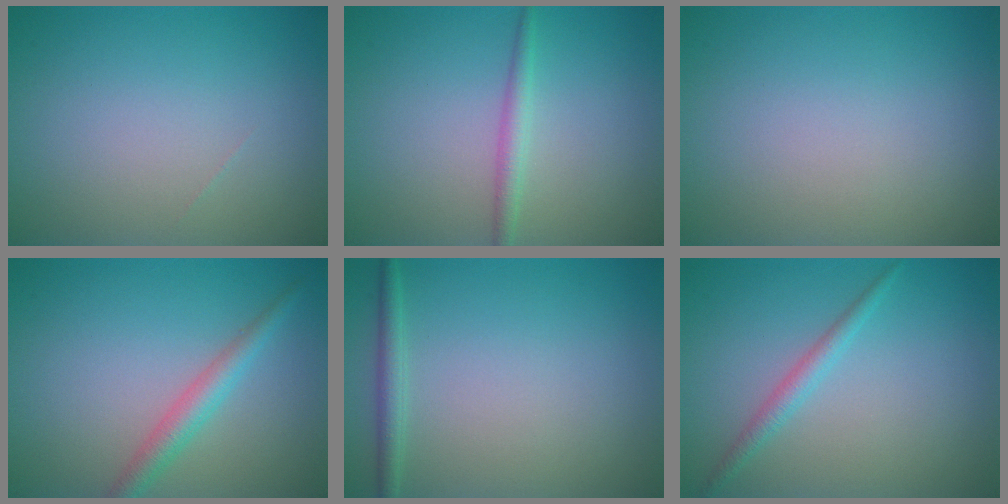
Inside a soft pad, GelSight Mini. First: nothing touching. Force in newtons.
{"total": 1.7, "press": 1.7, "slide": 0.1}
{"total": 0.0}
{"total": 2.6, "press": 2.6, "slide": 0.0}
{"total": 1.6, "press": 1.6, "slide": 0.1}
{"total": 1.6, "press": 1.6, "slide": 0.1}